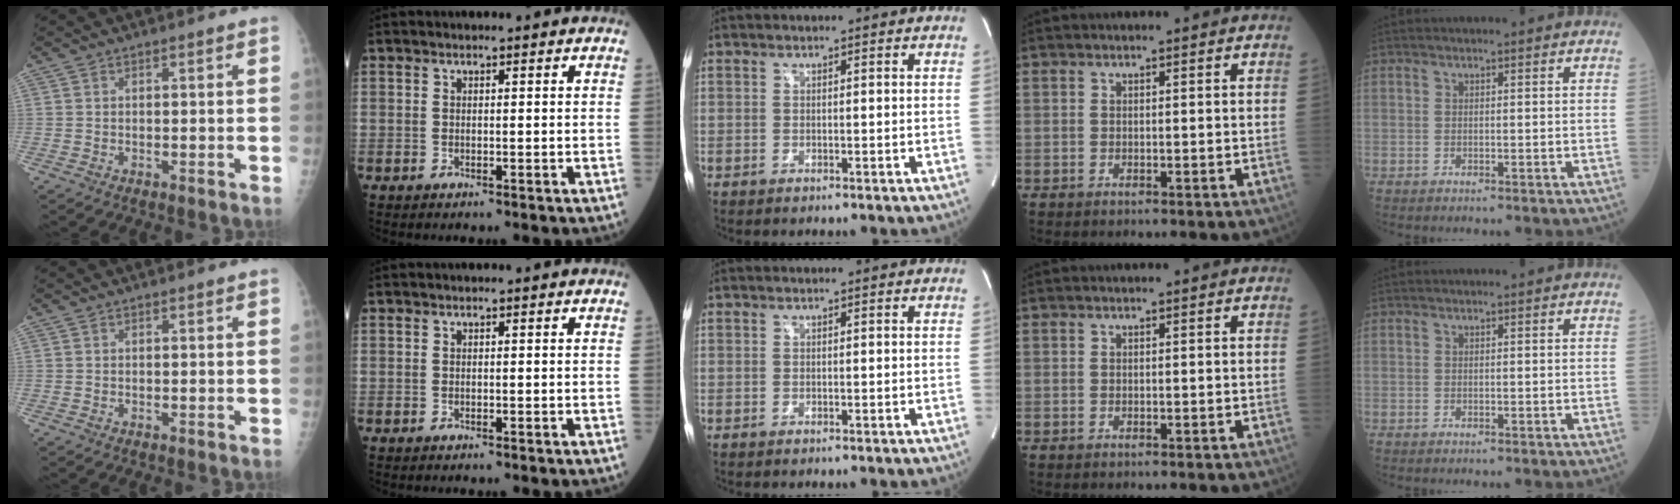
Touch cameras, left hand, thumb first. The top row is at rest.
{}